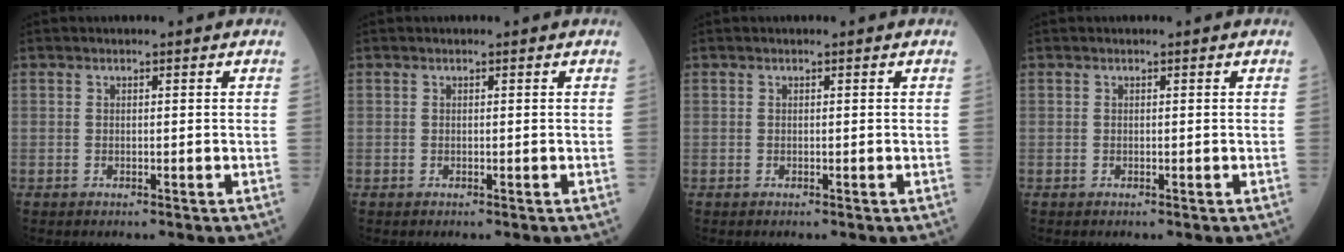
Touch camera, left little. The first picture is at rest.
{"total": 0.0}
{"total": 0.0}
{"total": 0.0}